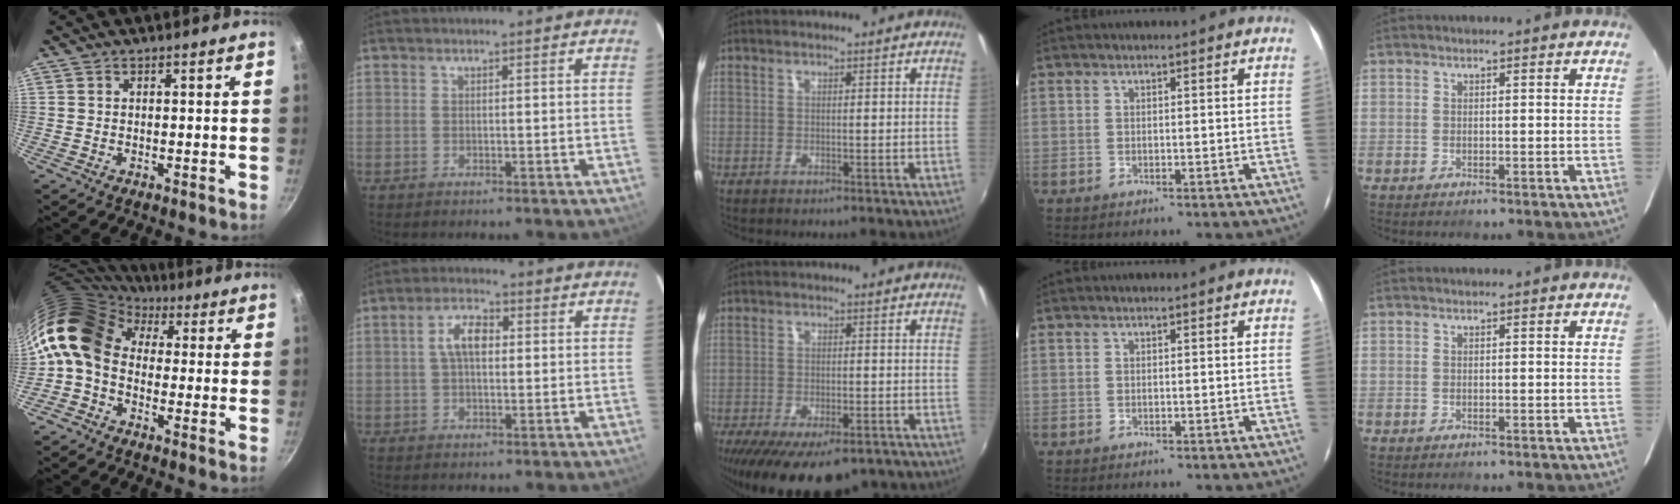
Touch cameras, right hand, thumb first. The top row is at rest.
{"thumb": {"total": 13.7, "force": [2.1, 10.3, 8.9], "torque": [-0.161, 0.025, 0.010]}, "index": {"total": 5.8, "force": [0.9, 2.9, 4.9], "torque": [-0.089, 0.015, 0.017]}, "middle": {"total": 16.6, "force": [-11.5, 6.4, 10.1], "torque": [-0.203, -0.048, -0.167]}}